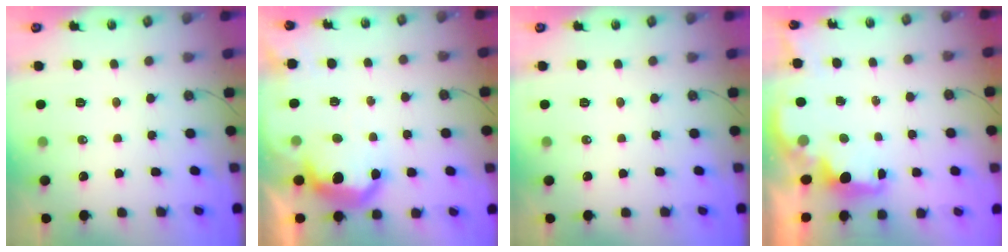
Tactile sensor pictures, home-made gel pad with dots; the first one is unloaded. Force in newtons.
{"total": 10.7, "press": 10.7, "slide": 0.5}
{"total": 0.0}
{"total": 2.2, "press": 2.1, "slide": 0.8}